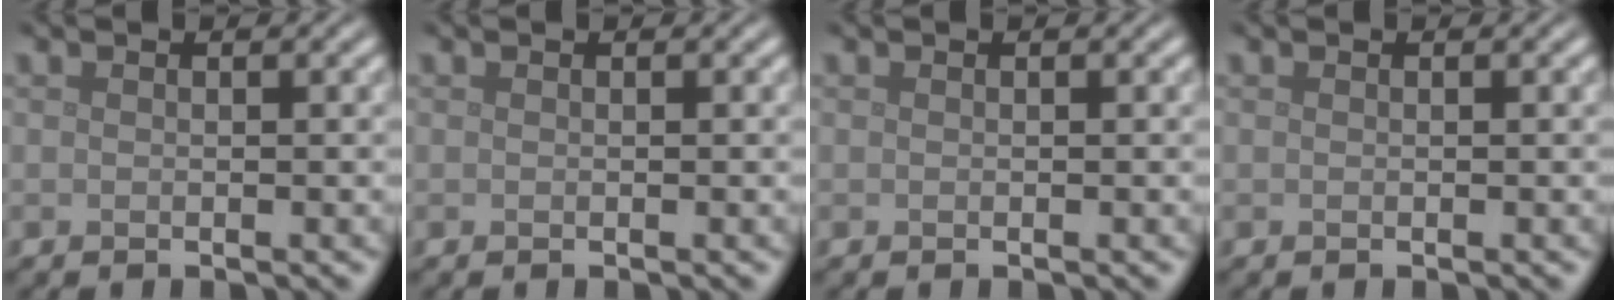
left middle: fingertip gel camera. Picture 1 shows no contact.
{"total": 0.0}
{"total": 0.0}
{"total": 0.0}